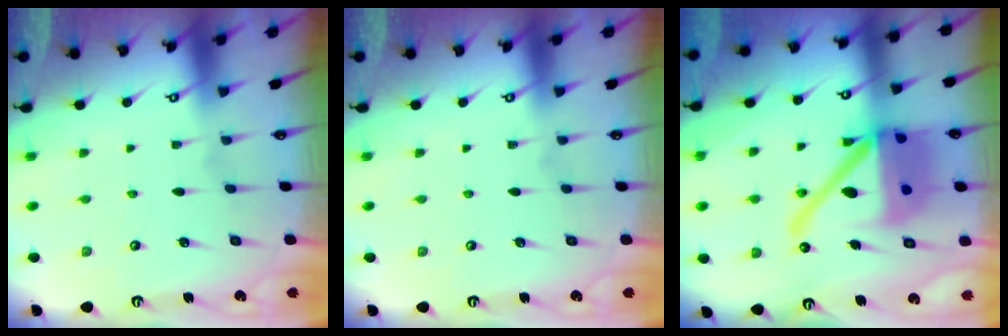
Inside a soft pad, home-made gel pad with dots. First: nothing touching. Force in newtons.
{"total": 0.0}
{"total": 22.7, "press": 22.4, "slide": 3.8}